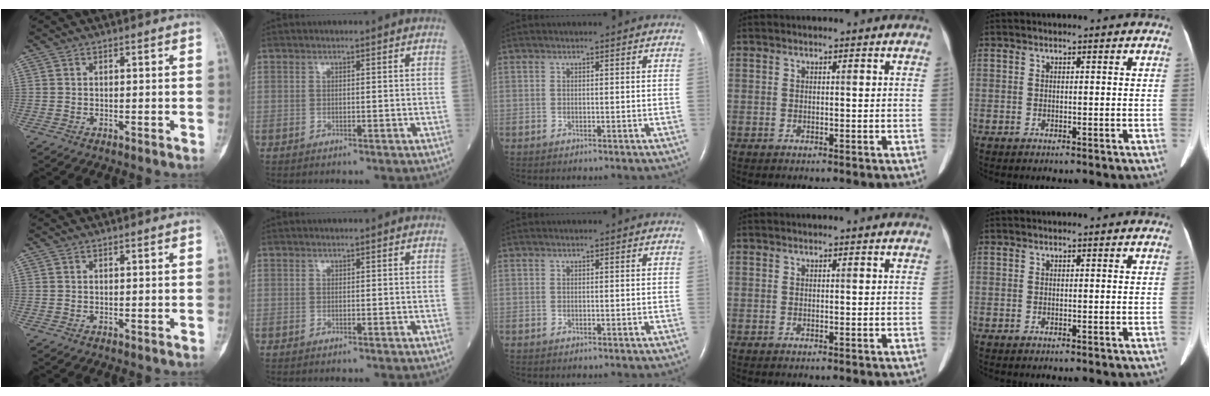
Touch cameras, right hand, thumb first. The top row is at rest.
{}